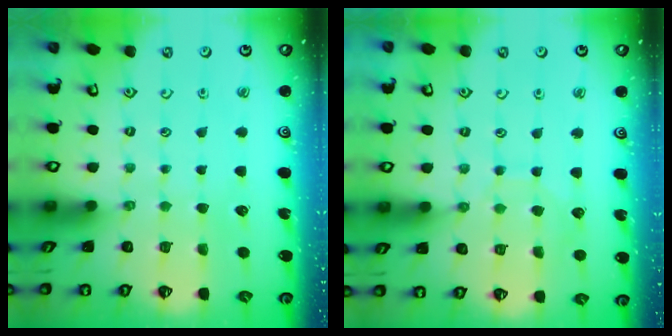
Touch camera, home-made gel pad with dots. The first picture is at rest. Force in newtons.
{"total": 6.3, "press": 6.3, "slide": 0.4}